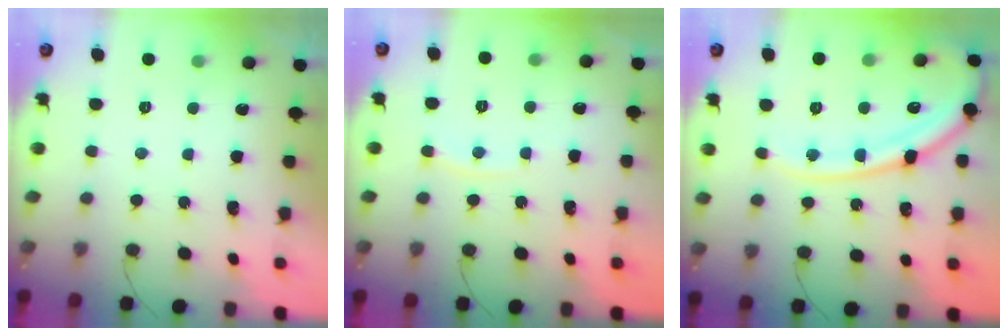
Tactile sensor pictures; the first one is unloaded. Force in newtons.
{"total": 4.1, "press": 4.0, "slide": 0.5}
{"total": 16.0, "press": 15.9, "slide": 2.0}